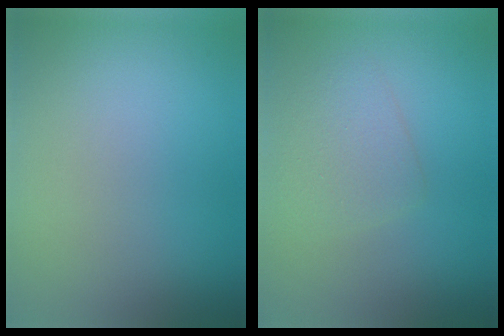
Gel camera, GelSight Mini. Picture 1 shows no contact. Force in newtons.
{"total": 2.6, "press": 2.6, "slide": 0.1}